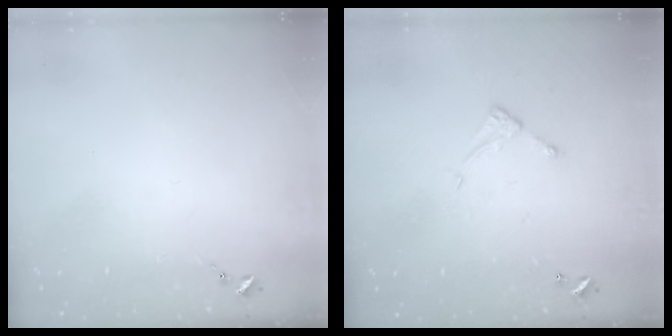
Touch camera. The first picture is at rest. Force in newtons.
{"total": 5.0, "press": 5.0, "slide": 0.2}